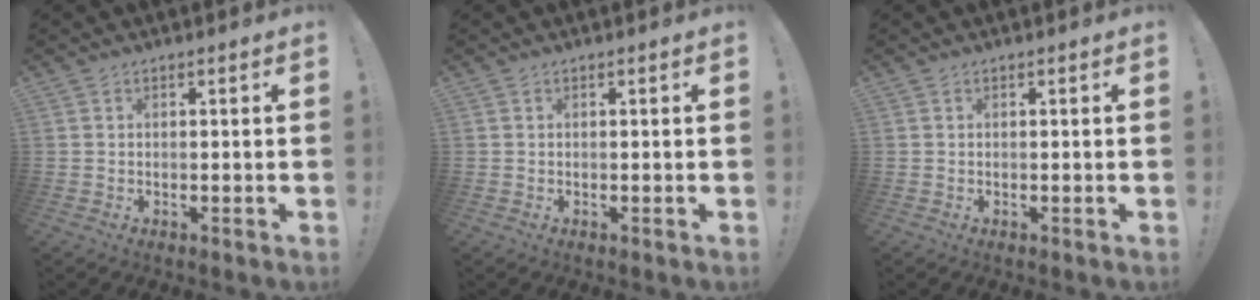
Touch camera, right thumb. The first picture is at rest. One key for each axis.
{"total": 0.0}
{"total": 0.0}